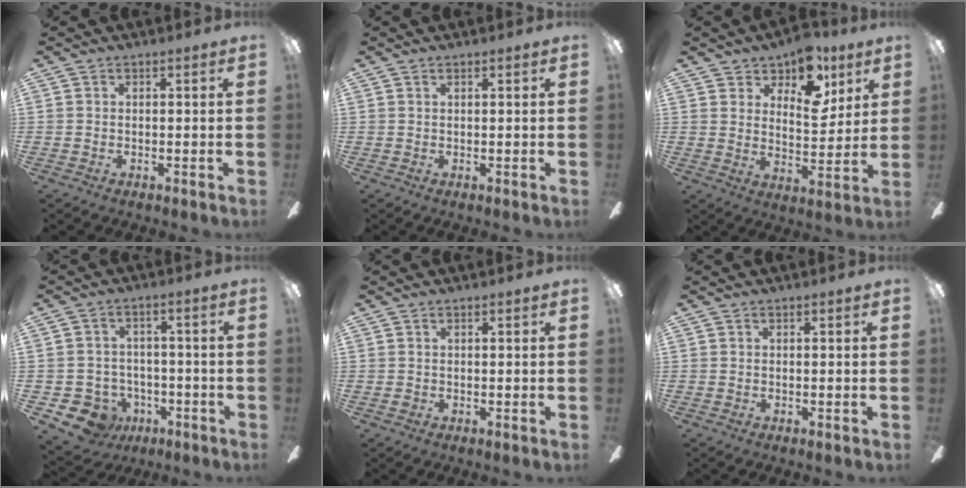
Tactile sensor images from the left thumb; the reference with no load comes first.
{"total": 0.7, "force": [0.3, 0.0, 0.6], "torque": [-0.013, 0.001, 0.006]}
{"total": 12.2, "force": [8.0, 6.8, 6.2], "torque": [-0.085, -0.044, 0.143]}
{"total": 7.5, "force": [-3.7, 6.3, 1.8], "torque": [-0.069, 0.023, -0.065]}
{"total": 0.7, "force": [-0.1, 0.4, 0.5], "torque": [-0.009, 0.002, -0.004]}
{"total": 0.0}